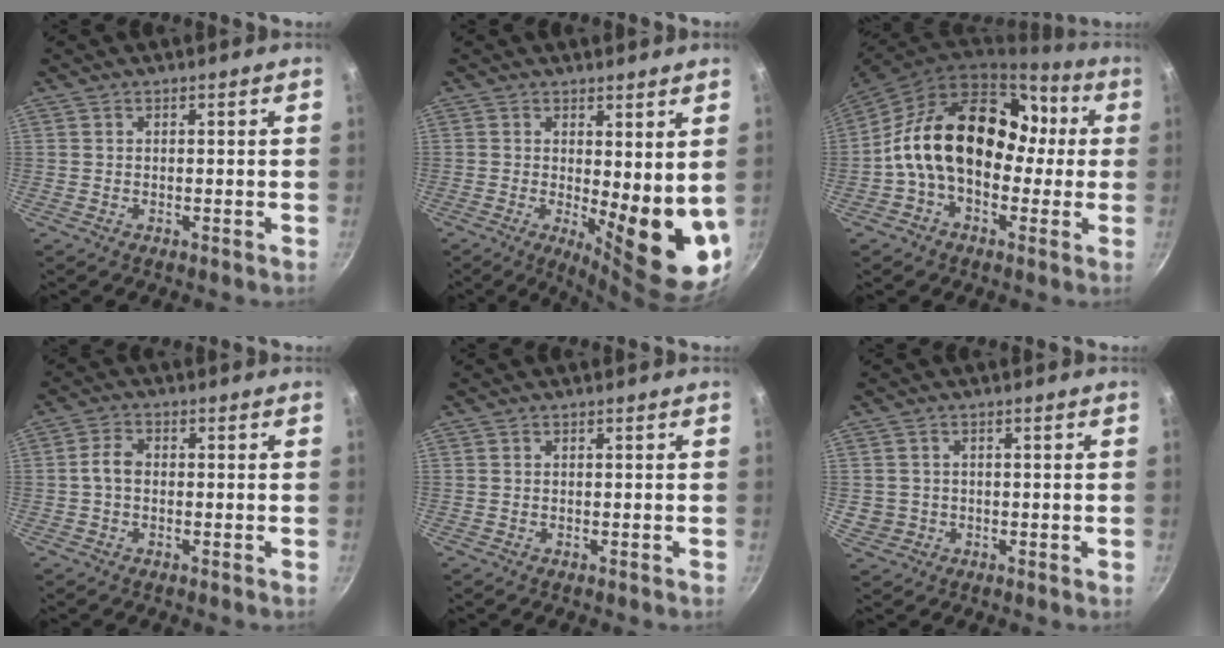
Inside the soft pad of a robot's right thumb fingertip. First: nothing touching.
{"total": 12.8, "force": [0.3, 4.4, 12.1], "torque": [-0.132, -0.034, 0.015]}
{"total": 20.4, "force": [0.6, 14.3, 14.5], "torque": [-0.200, 0.053, -0.004]}
{"total": 3.7, "force": [-0.1, 2.4, 2.8], "torque": [-0.056, 0.016, -0.009]}
{"total": 0.0}
{"total": 3.4, "force": [-0.2, 3.3, 1.0], "torque": [-0.012, 0.007, 0.004]}